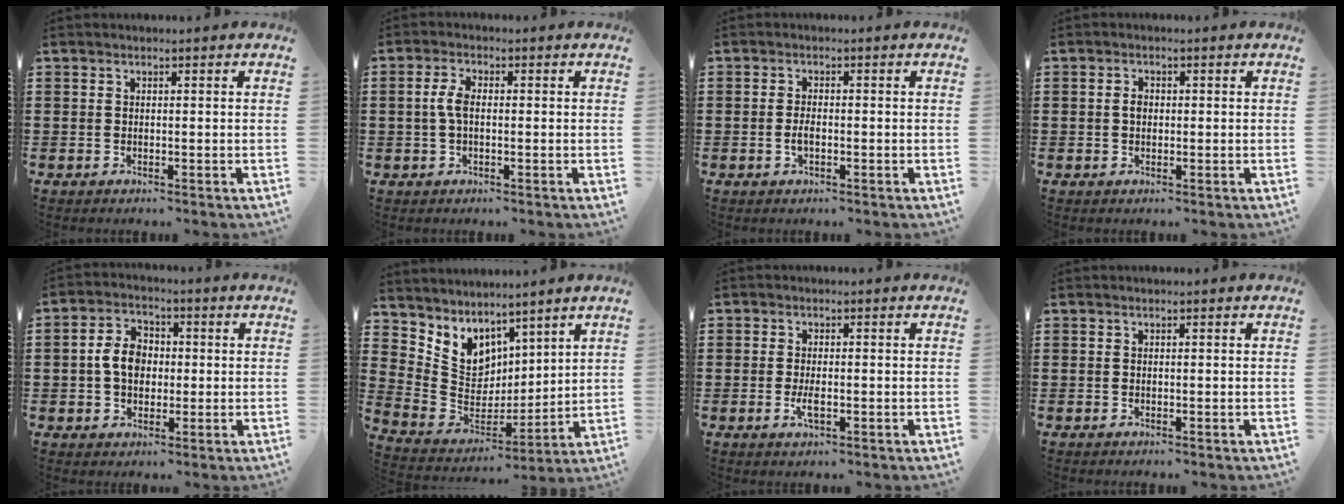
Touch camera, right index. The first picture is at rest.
{"total": 3.3, "force": [-0.1, 1.5, 3.0], "torque": [-0.073, -0.001, -0.008]}
{"total": 1.9, "force": [-0.5, 0.7, 1.7], "torque": [-0.031, 0.000, -0.009]}
{"total": 1.6, "force": [0.1, 1.1, 1.2], "torque": [-0.025, 0.007, 0.000]}
{"total": 6.0, "force": [-0.2, 4.4, 4.0], "torque": [-0.100, 0.011, -0.010]}
{"total": 6.4, "force": [3.8, 5.1, 0.7], "torque": [-0.060, -0.044, 0.075]}
{"total": 2.4, "force": [-0.6, 0.9, 2.1], "torque": [-0.047, -0.005, -0.012]}
{"total": 0.0}